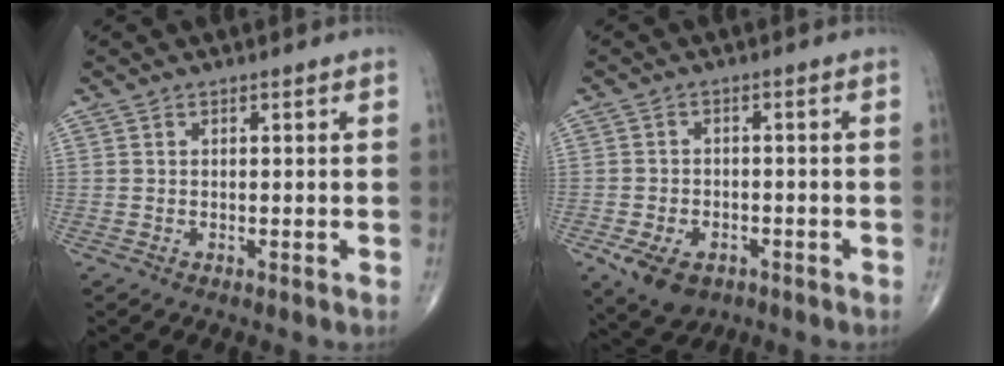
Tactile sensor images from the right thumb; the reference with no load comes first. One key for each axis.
{"total": 7.9, "fx": -3.9, "fy": 5.1, "fz": 4.6, "tx": -0.078, "ty": 0.015, "tz": -0.058}